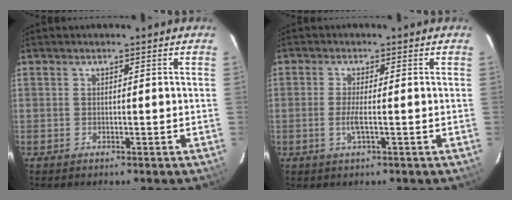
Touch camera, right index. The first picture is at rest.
{"total": 2.7, "force": [-0.6, -0.1, 2.6], "torque": [-0.052, -0.003, -0.012]}